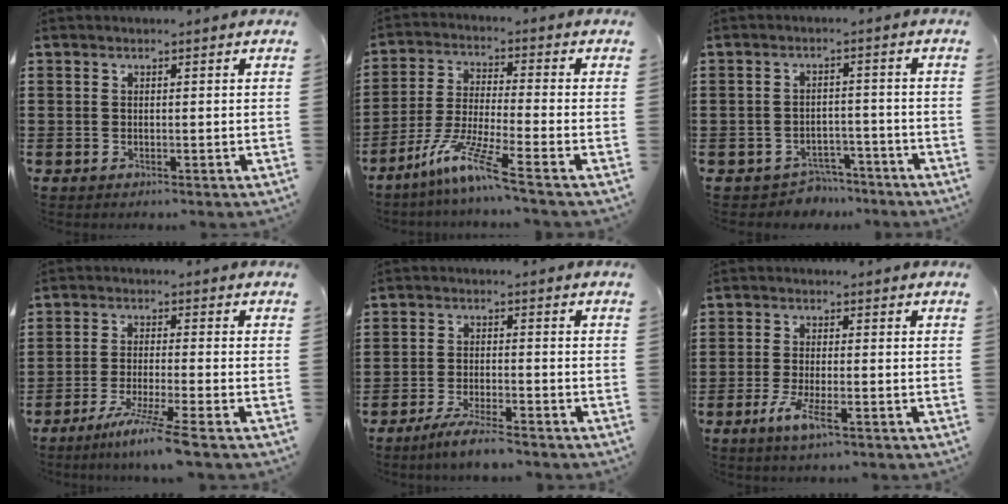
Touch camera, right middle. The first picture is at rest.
{"total": 8.4, "force": [-6.1, 0.0, 5.8], "torque": [-0.120, -0.010, -0.119]}
{"total": 3.2, "force": [-3.1, 0.9, -0.2], "torque": [-0.008, 0.003, -0.067]}
{"total": 5.8, "force": [-4.4, -0.9, 3.5], "torque": [-0.068, -0.021, -0.083]}
{"total": 4.2, "force": [-3.7, 0.0, 2.1], "torque": [-0.050, -0.009, -0.072]}
{"total": 4.3, "force": [-2.0, 0.7, 3.8], "torque": [-0.083, -0.012, -0.038]}